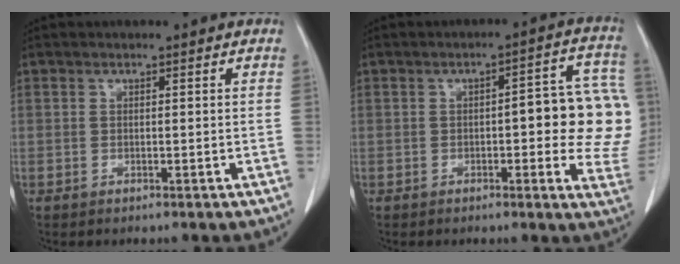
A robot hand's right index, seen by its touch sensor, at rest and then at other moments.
{"total": 13.0, "force": [0.1, 3.8, 12.4], "torque": [-0.125, 0.023, -0.001]}